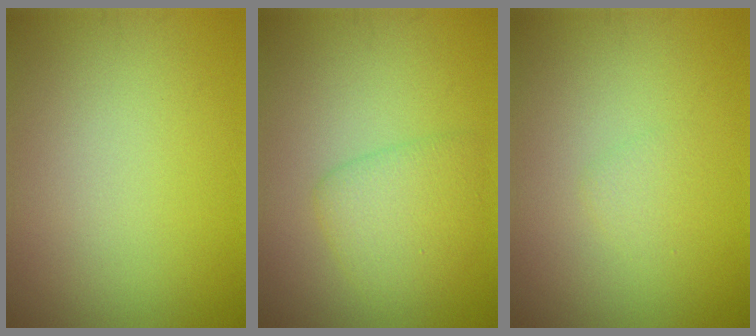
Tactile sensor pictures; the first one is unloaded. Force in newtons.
{"total": 3.0, "press": 3.0, "slide": 0.2}
{"total": 1.0, "press": 1.0, "slide": 0.1}